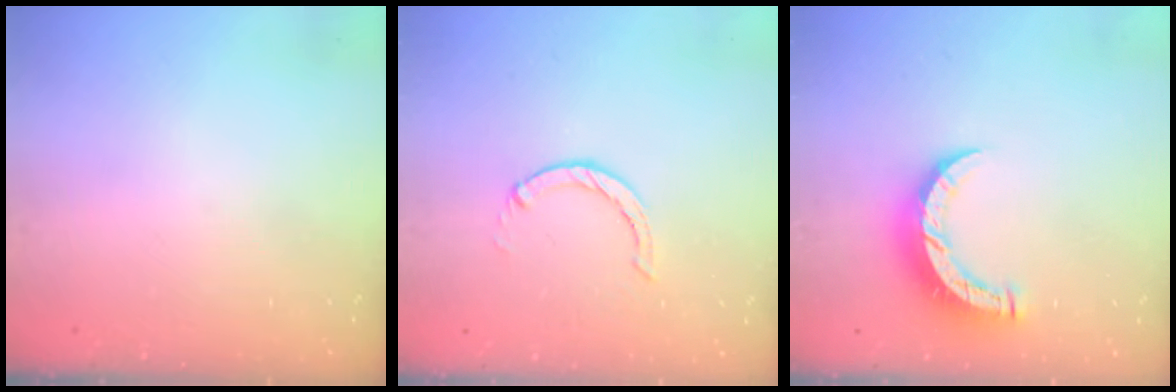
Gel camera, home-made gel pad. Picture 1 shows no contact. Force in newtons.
{"total": 0.0}
{"total": 10.2, "press": 10.1, "slide": 1.0}